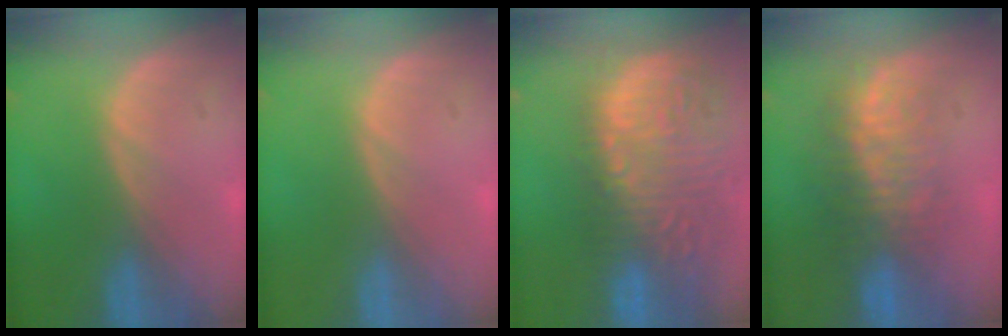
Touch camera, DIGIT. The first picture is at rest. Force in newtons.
{"total": 0.0}
{"total": 15.3, "press": 12.5, "slide": 8.8}
{"total": 7.9, "press": 7.6, "slide": 2.1}